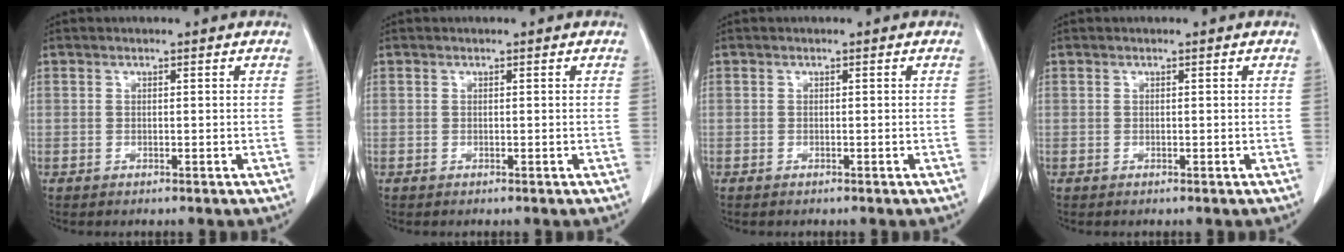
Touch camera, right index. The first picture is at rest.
{"total": 0.0}
{"total": 0.0}
{"total": 0.0}